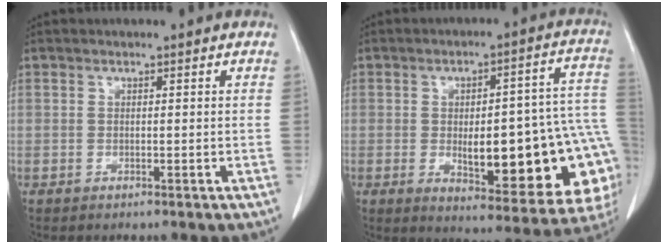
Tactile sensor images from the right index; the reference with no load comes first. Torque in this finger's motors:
{"motor_torque": [1.34, -0.80, 0.40, 0.17]}